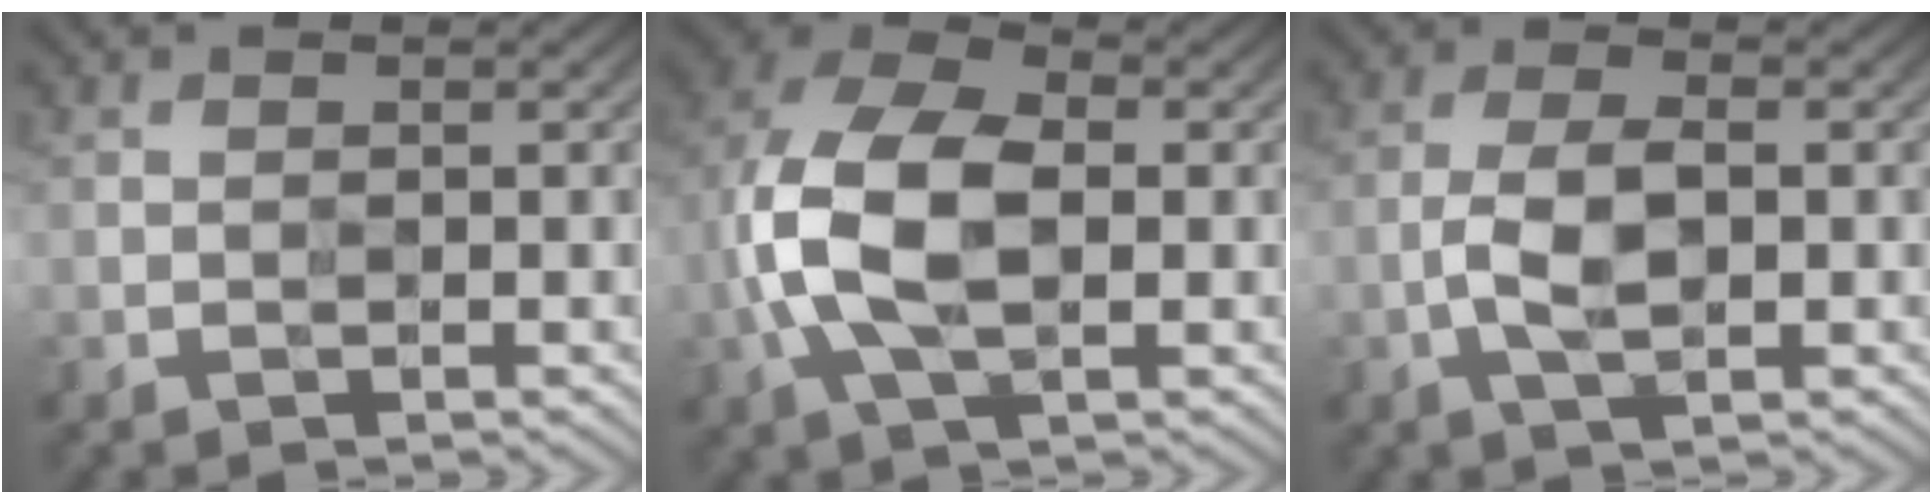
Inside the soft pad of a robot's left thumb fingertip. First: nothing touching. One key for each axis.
{"total": 11.5, "fx": -1.3, "fy": 6.8, "fz": 9.1, "tx": -0.206, "ty": 0.015, "tz": -0.032}
{"total": 4.5, "fx": -1.2, "fy": 1.9, "fz": 3.9, "tx": -0.076, "ty": 0.003, "tz": -0.022}